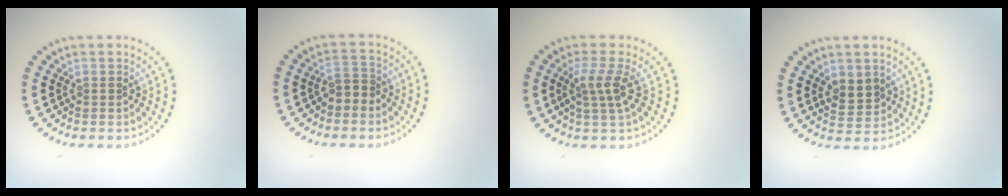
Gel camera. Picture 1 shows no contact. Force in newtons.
{"total": 1.9, "press": 1.6, "slide": 1.0}
{"total": 2.6, "press": 2.0, "slide": 1.7}
{"total": 2.5, "press": 2.4, "slide": 0.6}